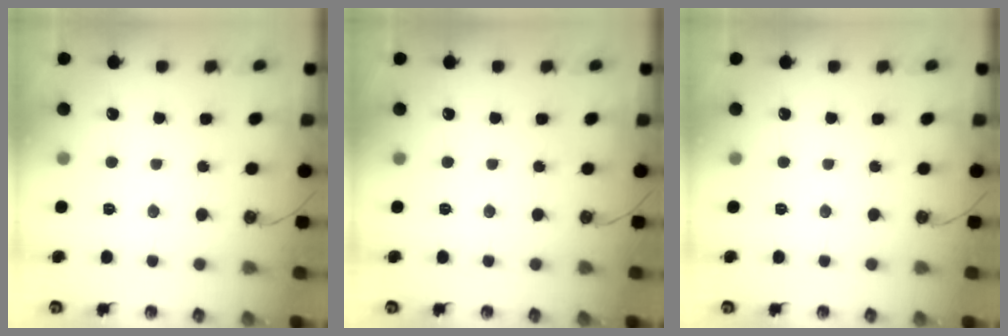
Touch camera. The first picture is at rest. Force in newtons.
{"total": 0.0}
{"total": 0.0}